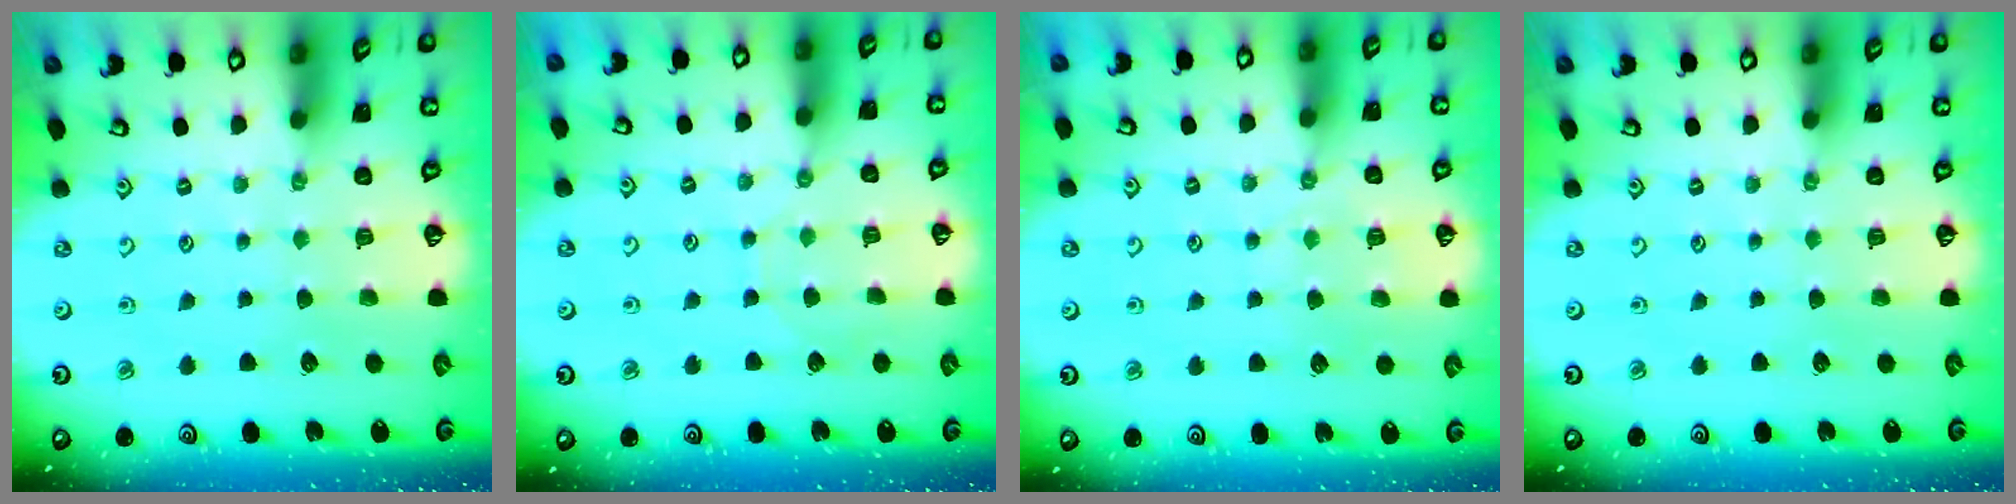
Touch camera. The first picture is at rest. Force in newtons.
{"total": 2.8, "press": 2.8, "slide": 0.4}
{"total": 5.3, "press": 5.3, "slide": 0.6}
{"total": 0.0}